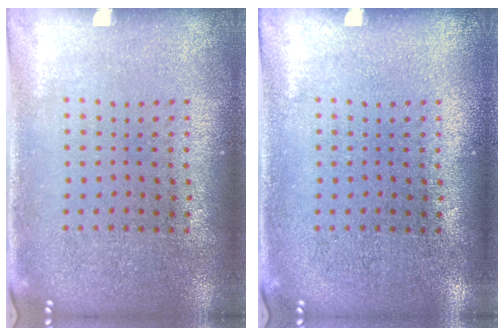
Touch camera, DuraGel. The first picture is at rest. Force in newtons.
{"total": 0.0}